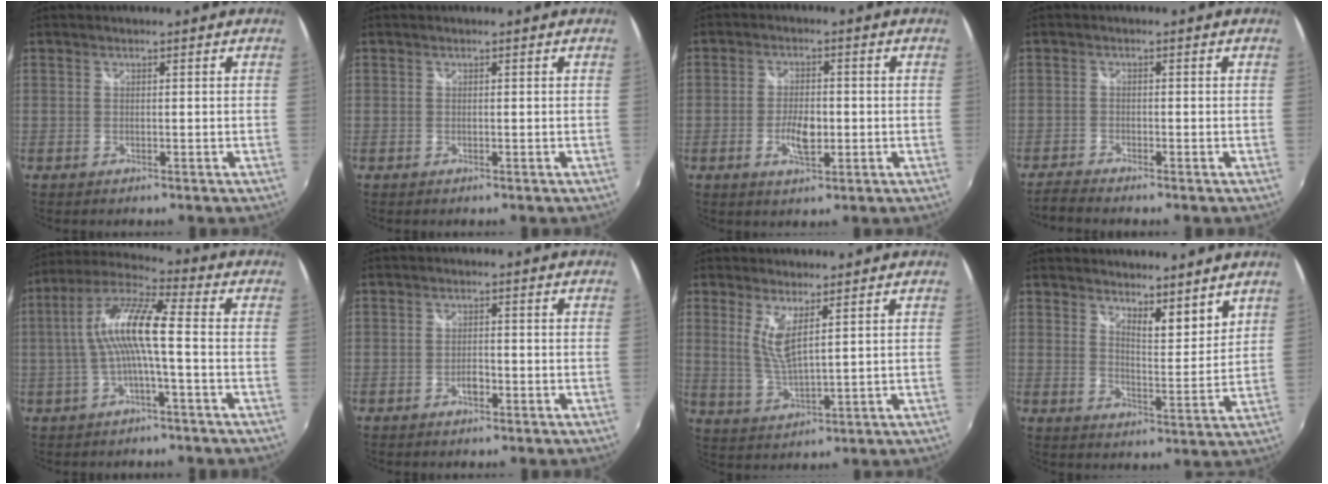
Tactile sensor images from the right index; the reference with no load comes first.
{"total": 0.0}
{"total": 5.4, "force": [-1.4, 2.5, 4.6], "torque": [-0.092, -0.002, -0.026]}
{"total": 2.5, "force": [-2.4, -0.1, 0.6], "torque": [-0.021, -0.012, -0.050]}
{"total": 11.2, "force": [-0.8, 1.3, 11.0], "torque": [-0.220, 0.018, -0.015]}
{"total": 1.9, "force": [-1.2, 0.9, 1.2], "torque": [-0.023, 0.000, -0.022]}
{"total": 5.7, "force": [2.7, 0.8, 5.0], "torque": [-0.103, -0.017, 0.054]}
{"total": 7.4, "force": [6.3, 1.8, 3.5], "torque": [-0.043, -0.011, 0.097]}